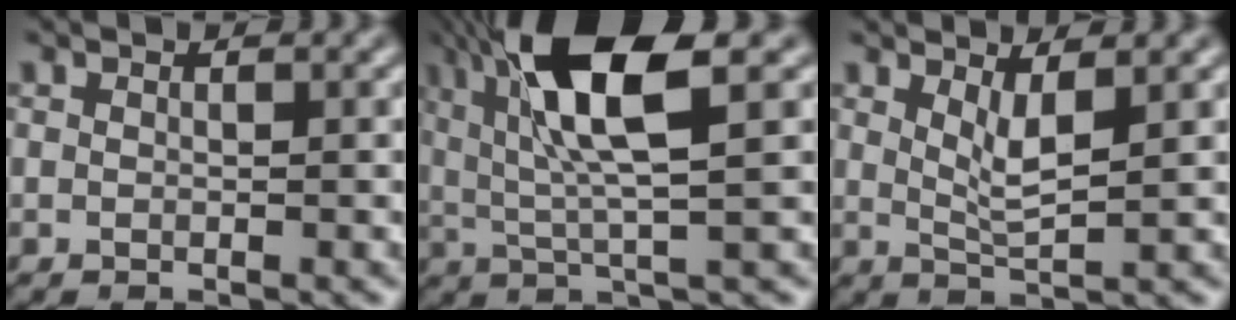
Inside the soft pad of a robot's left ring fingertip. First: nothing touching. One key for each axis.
{"total": 9.0, "fx": 3.1, "fy": 2.0, "fz": 8.2, "tx": -0.159, "ty": 0.010, "tz": 0.056}
{"total": 2.1, "fx": 0.8, "fy": 0.3, "fz": 1.9, "tx": -0.041, "ty": -0.007, "tz": 0.021}